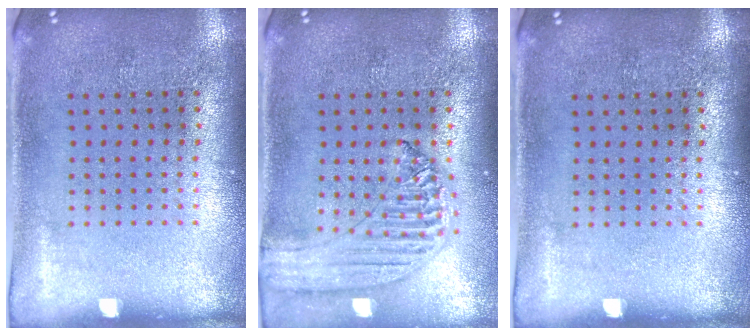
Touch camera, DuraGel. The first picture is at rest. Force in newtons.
{"total": 1.3, "press": 1.3, "slide": 0.1}
{"total": 0.0}